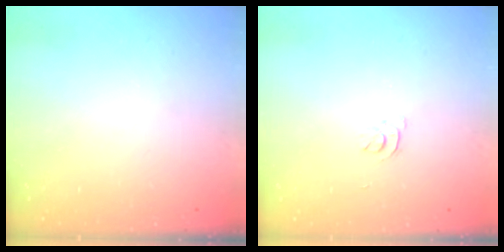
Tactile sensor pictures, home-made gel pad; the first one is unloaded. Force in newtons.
{"total": 2.9, "press": 2.9, "slide": 0.5}